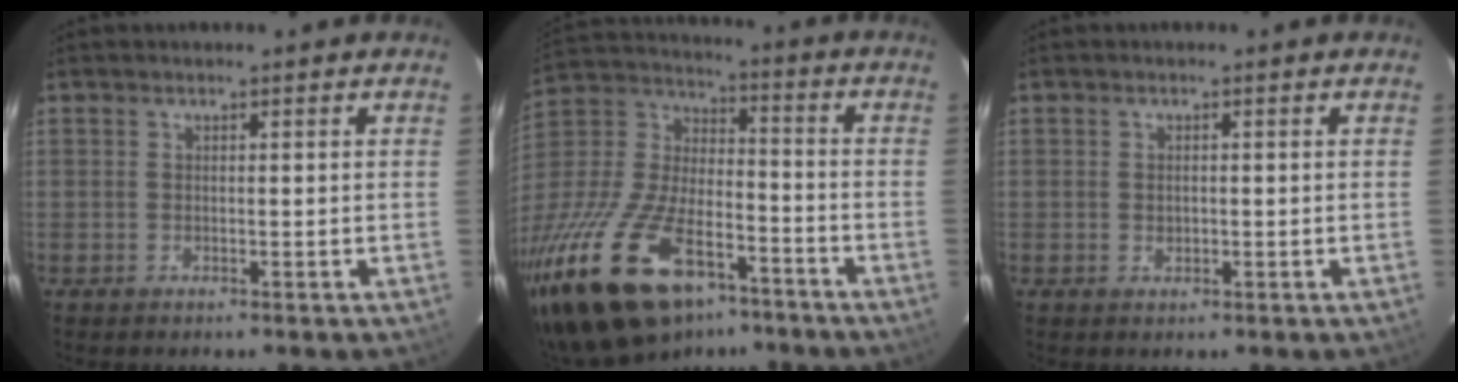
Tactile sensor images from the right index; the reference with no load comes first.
{"total": 26.9, "force": [-16.7, 12.4, 17.1], "torque": [-0.349, -0.019, -0.281]}
{"total": 1.2, "force": [-0.1, 1.0, 0.7], "torque": [-0.010, 0.000, -0.001]}